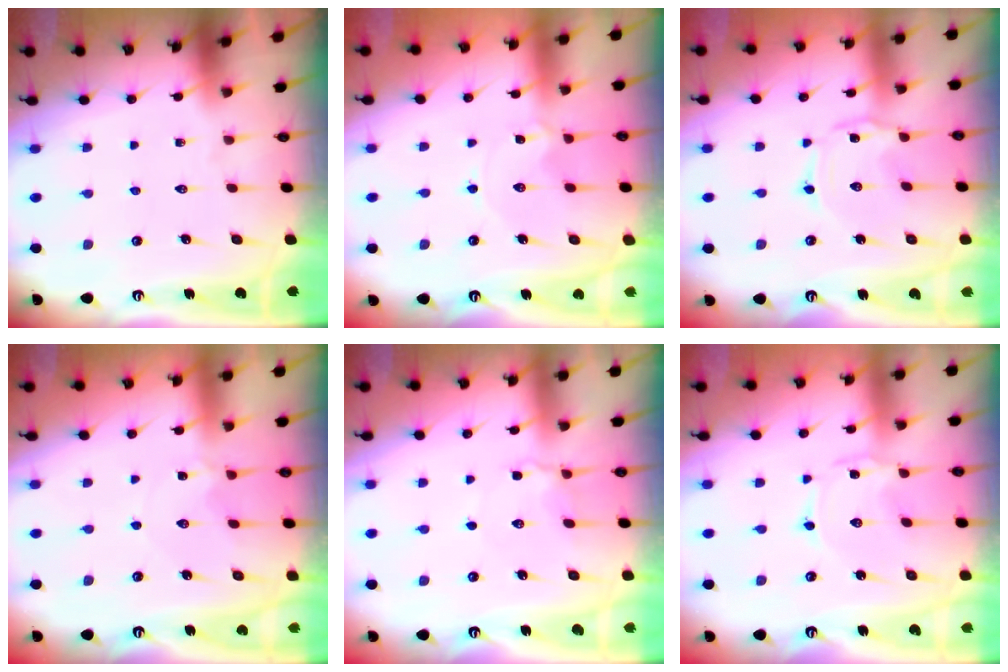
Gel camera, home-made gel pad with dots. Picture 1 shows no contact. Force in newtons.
{"total": 0.8, "press": 0.8, "slide": 0.1}
{"total": 1.7, "press": 1.7, "slide": 0.2}
{"total": 1.5, "press": 1.5, "slide": 0.3}
{"total": 4.1, "press": 4.1, "slide": 0.9}
{"total": 0.6, "press": 0.6, "slide": 0.1}